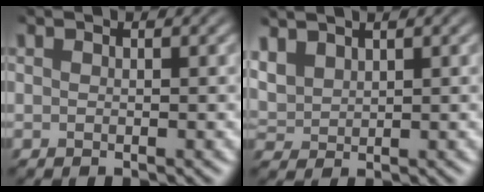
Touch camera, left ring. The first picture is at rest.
{"total": 2.7, "force": [1.9, 1.4, 1.3], "torque": [-0.043, 0.008, 0.046]}